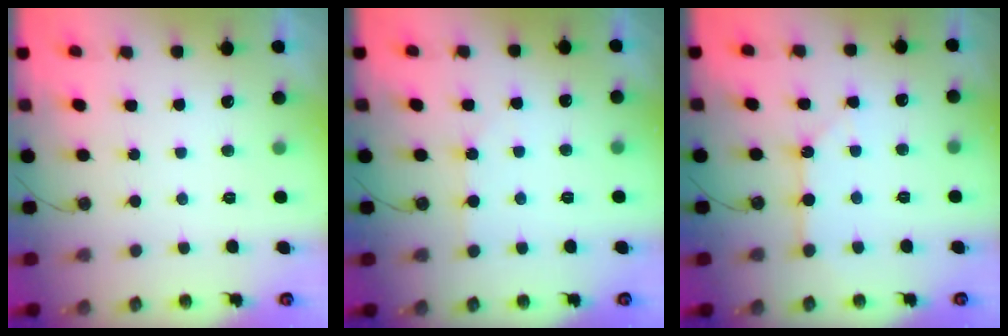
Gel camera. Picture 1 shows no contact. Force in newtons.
{"total": 2.9, "press": 2.8, "slide": 0.5}
{"total": 2.4, "press": 2.4, "slide": 0.4}